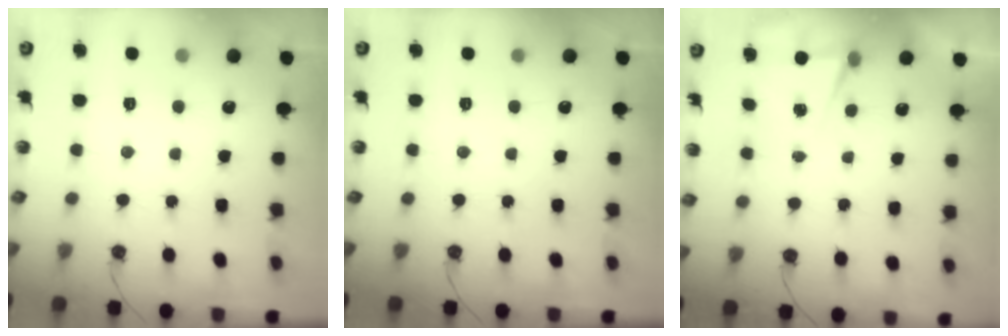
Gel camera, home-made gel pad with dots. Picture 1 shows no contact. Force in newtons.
{"total": 0.0}
{"total": 4.8, "press": 1.7, "slide": 4.4}